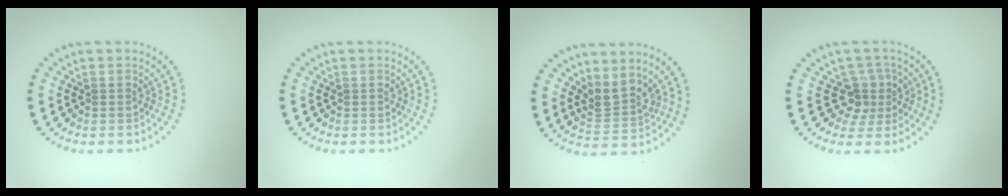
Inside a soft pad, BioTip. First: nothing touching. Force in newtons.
{"total": 0.0}
{"total": 2.8, "press": 2.0, "slide": 2.0}
{"total": 2.7, "press": 2.0, "slide": 1.8}